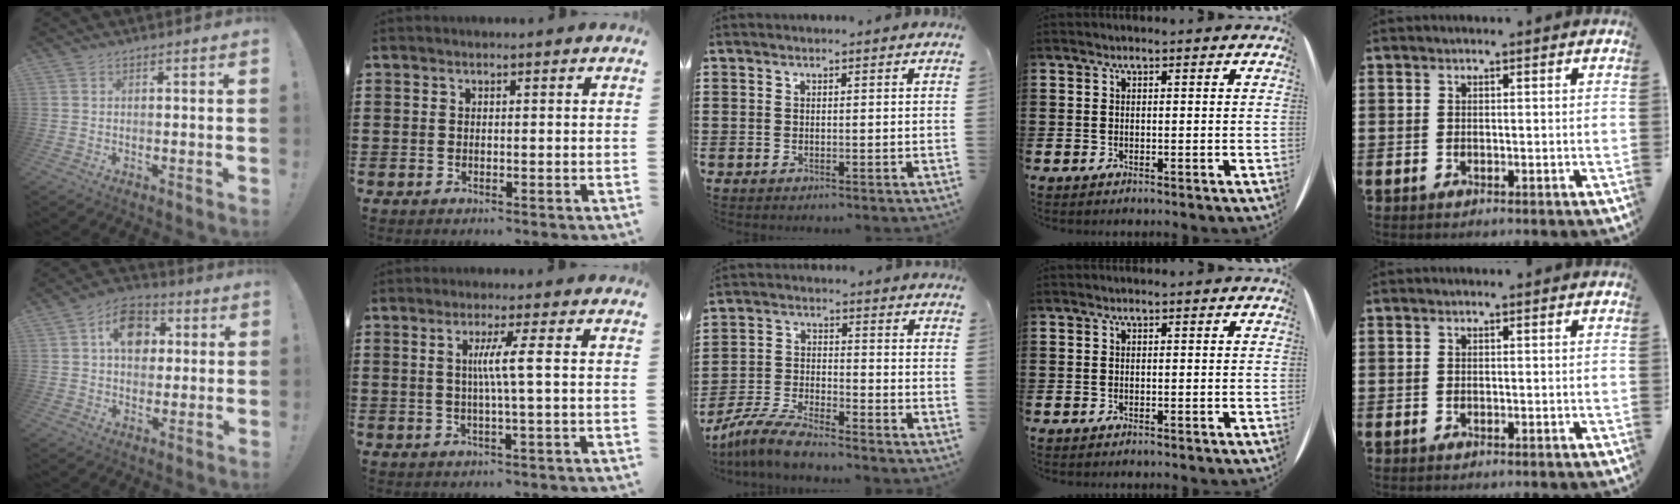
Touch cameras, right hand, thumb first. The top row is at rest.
{"thumb": {"total": 11.8, "force": [2.9, 9.0, 7.1], "torque": [-0.098, 0.004, 0.054]}, "index": {"total": 4.8, "force": [0.3, -0.5, 4.8], "torque": [-0.091, -0.006, -0.001]}, "middle": {"total": 6.7, "force": [-6.3, 0.5, 2.3], "torque": [-0.062, -0.004, -0.123]}}